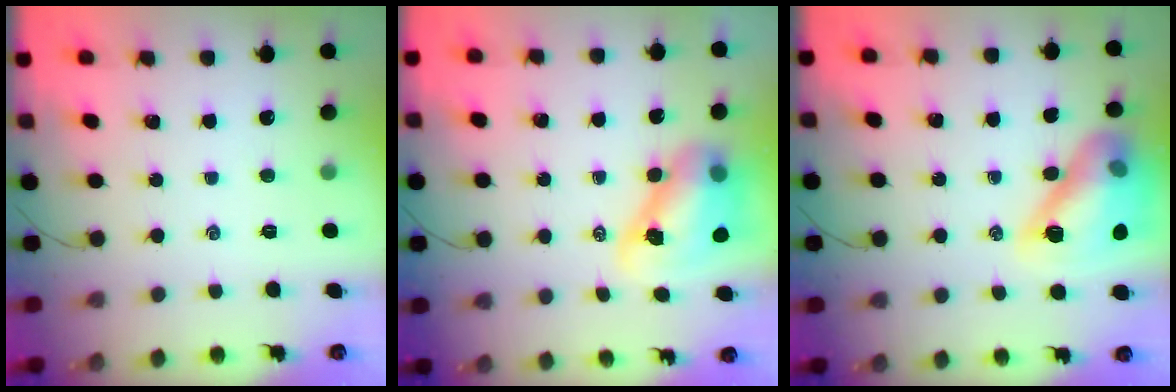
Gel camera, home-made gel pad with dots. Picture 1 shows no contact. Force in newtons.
{"total": 9.6, "press": 9.2, "slide": 2.8}
{"total": 16.3, "press": 16.1, "slide": 2.6}